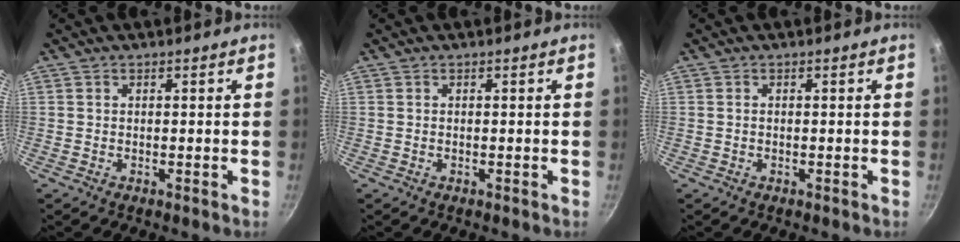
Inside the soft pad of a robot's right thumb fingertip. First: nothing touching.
{"total": 0.0}
{"total": 0.0}